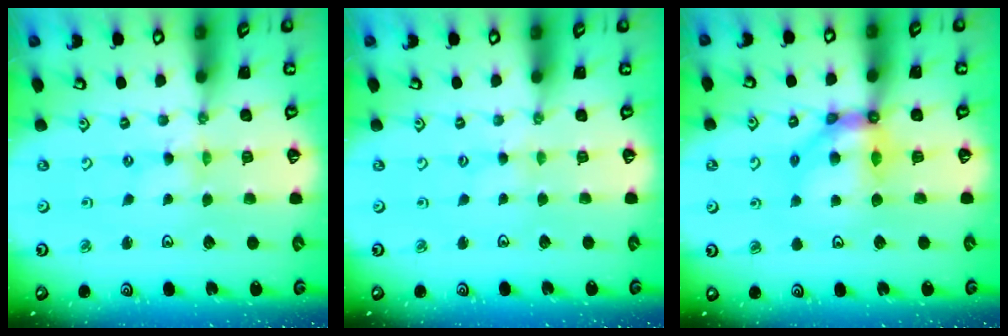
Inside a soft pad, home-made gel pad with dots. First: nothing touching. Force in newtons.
{"total": 1.6, "press": 1.5, "slide": 0.3}
{"total": 10.4, "press": 10.4, "slide": 1.1}